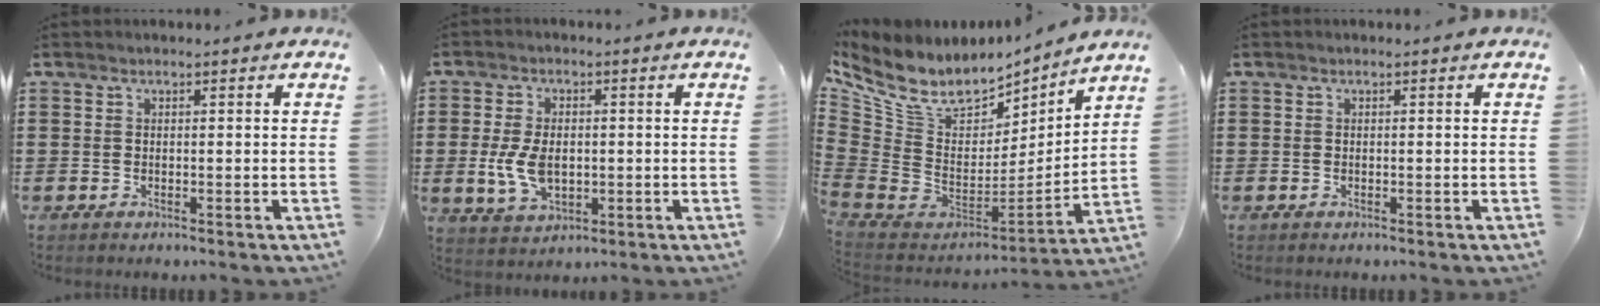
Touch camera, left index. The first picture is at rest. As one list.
[{"total": 6.8, "force": [-0.3, 4.4, 5.3], "torque": [-0.126, 0.002, -0.009]}, {"total": 9.7, "force": [6.5, 5.4, 4.9], "torque": [-0.136, -0.048, 0.119]}, {"total": 0.0}]